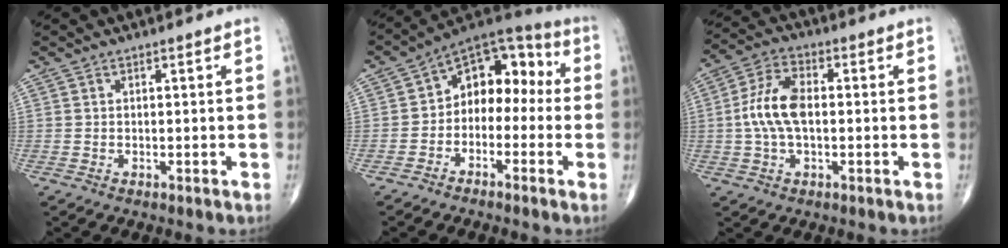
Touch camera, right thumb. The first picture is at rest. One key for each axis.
{"total": 11.6, "fx": -1.0, "fy": 8.1, "fz": 8.2, "tx": -0.074, "ty": 0.053, "tz": -0.039}
{"total": 9.4, "fx": -0.1, "fy": 5.0, "fz": 7.9, "tx": -0.165, "ty": 0.020, "tz": -0.007}